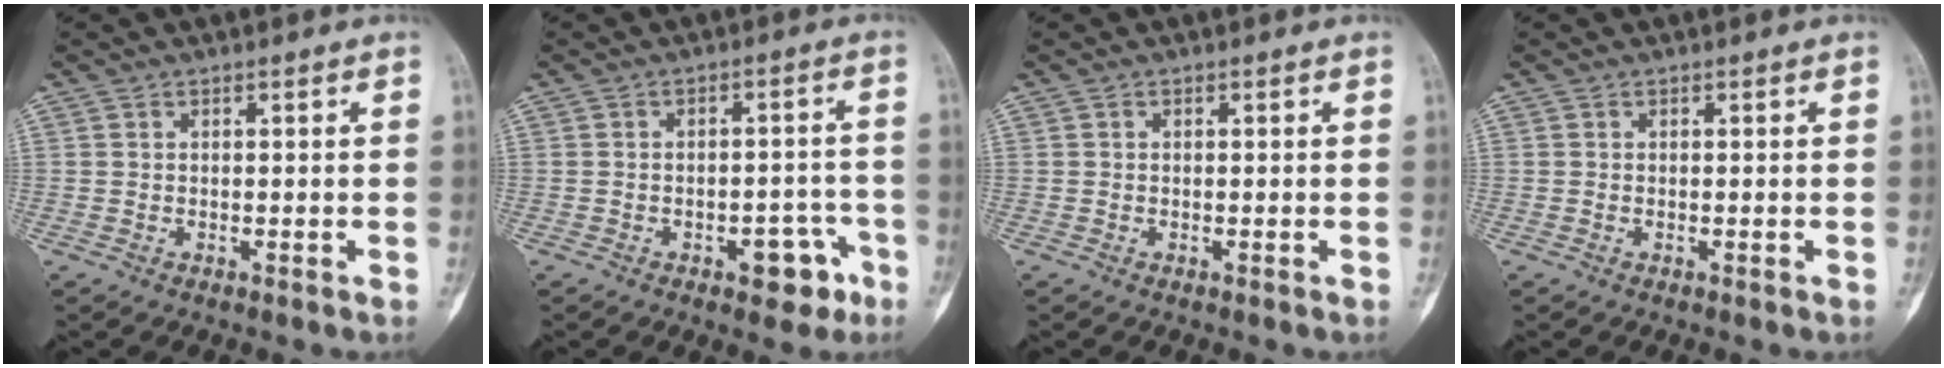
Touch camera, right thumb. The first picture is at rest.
{"total": 7.0, "force": [-3.6, 3.7, 4.8], "torque": [-0.033, 0.036, -0.041]}
{"total": 0.0}
{"total": 0.0}